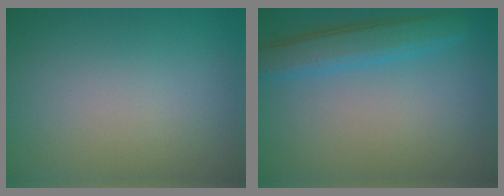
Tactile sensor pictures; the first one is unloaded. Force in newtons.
{"total": 3.7, "press": 3.7, "slide": 0.1}